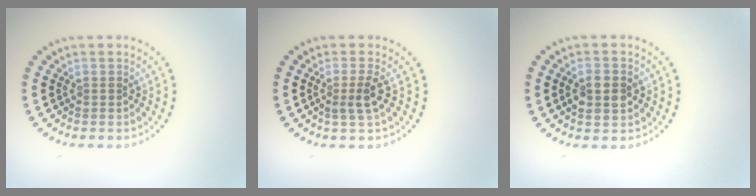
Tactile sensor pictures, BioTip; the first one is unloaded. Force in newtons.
{"total": 2.0, "press": 1.6, "slide": 1.2}
{"total": 2.9, "press": 2.9, "slide": 0.2}